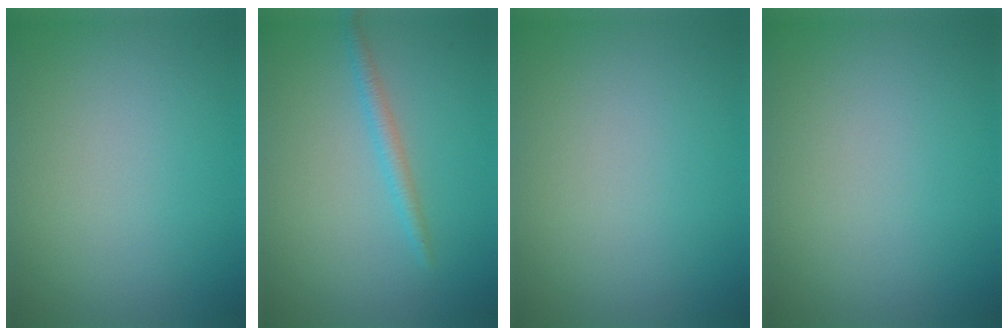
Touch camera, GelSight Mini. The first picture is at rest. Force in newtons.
{"total": 1.6, "press": 1.6, "slide": 0.1}
{"total": 0.0}
{"total": 0.0}